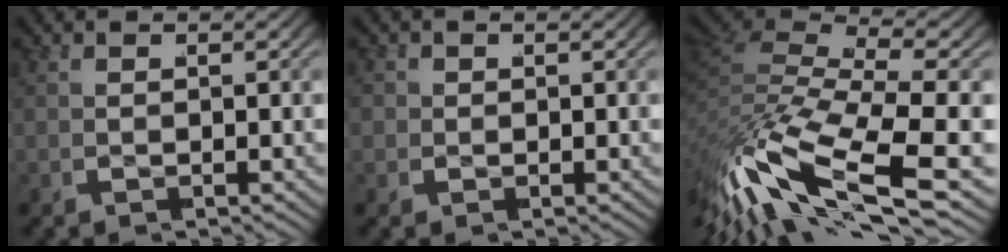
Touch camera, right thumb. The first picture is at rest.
{"total": 1.6, "force": [0.1, 1.5, 0.5], "torque": [-0.013, -0.008, 0.003]}
{"total": 11.4, "force": [-2.8, 6.4, 9.0], "torque": [-0.217, -0.032, -0.039]}